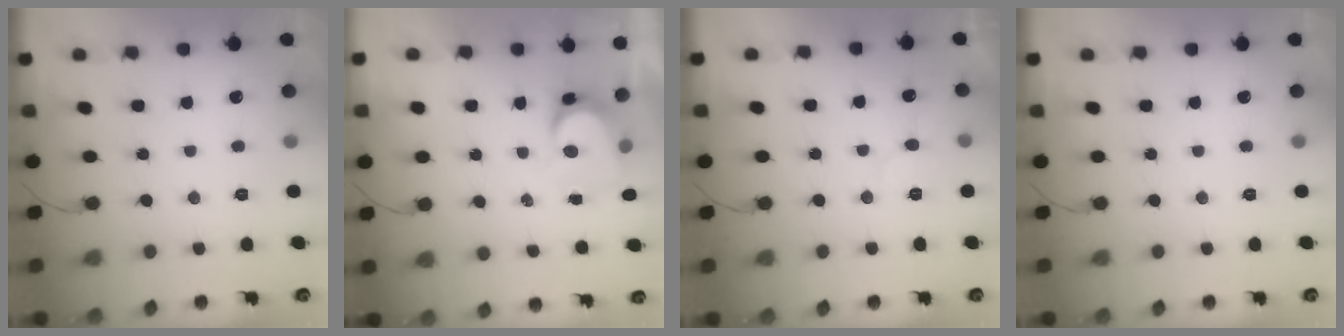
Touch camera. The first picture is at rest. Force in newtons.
{"total": 4.4, "press": 4.4, "slide": 0.5}
{"total": 5.8, "press": 5.8, "slide": 0.3}
{"total": 0.0}